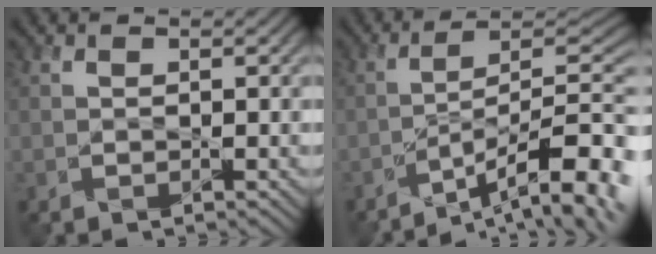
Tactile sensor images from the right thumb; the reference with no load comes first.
{"total": 15.4, "force": [-8.5, 3.8, 12.3], "torque": [-0.175, 0.002, -0.135]}